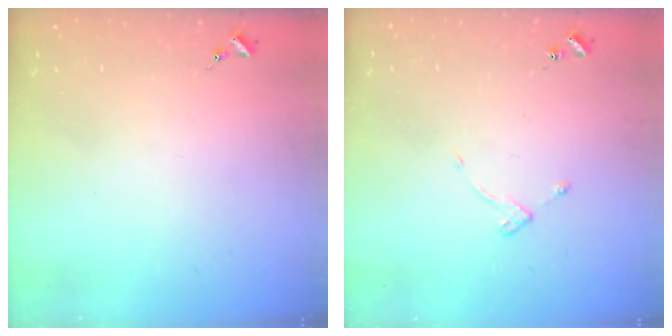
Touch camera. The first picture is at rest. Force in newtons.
{"total": 3.7, "press": 3.6, "slide": 0.5}